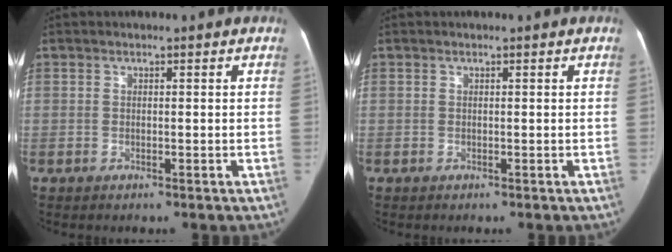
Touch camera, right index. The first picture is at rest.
{"total": 0.0}